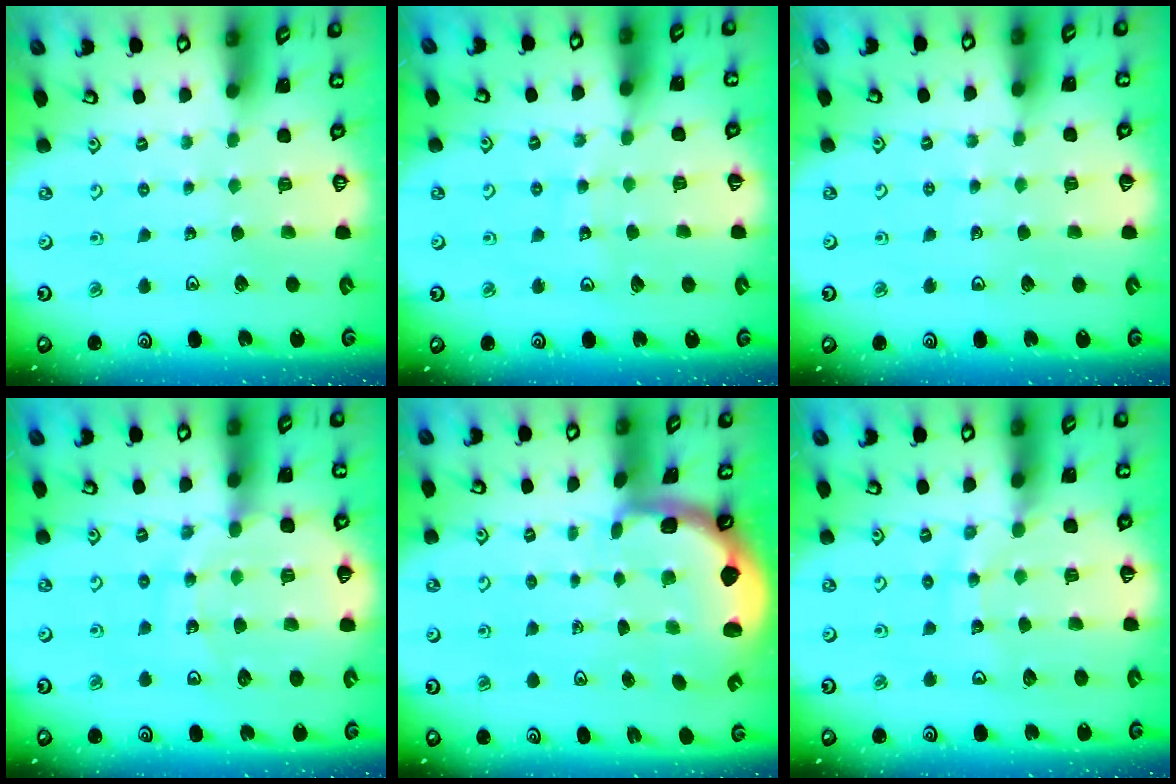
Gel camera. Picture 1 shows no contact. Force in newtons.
{"total": 6.9, "press": 6.9, "slide": 0.9}
{"total": 2.4, "press": 2.4, "slide": 0.2}
{"total": 14.2, "press": 13.7, "slide": 3.8}
{"total": 2.4, "press": 2.0, "slide": 1.2}
{"total": 11.7, "press": 11.6, "slide": 1.4}